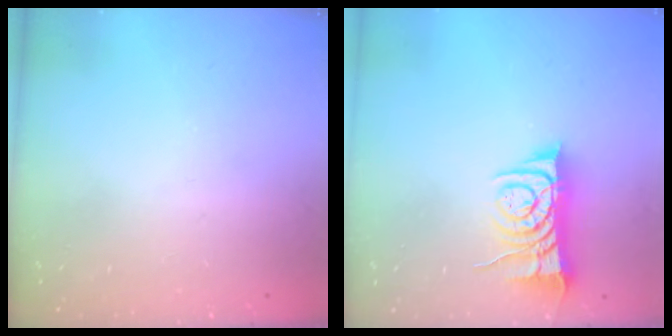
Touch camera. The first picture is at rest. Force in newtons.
{"total": 7.7, "press": 7.6, "slide": 1.1}